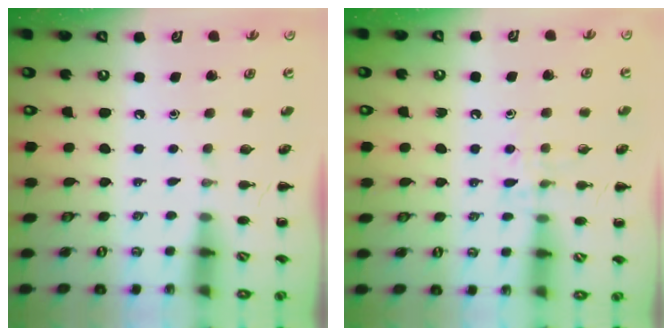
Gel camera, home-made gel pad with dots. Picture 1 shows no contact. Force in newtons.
{"total": 7.4, "press": 7.2, "slide": 1.7}